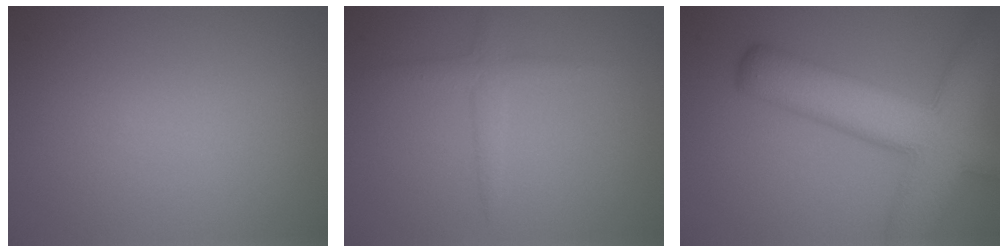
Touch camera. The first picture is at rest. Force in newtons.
{"total": 1.7, "press": 1.7, "slide": 0.0}
{"total": 10.4, "press": 10.4, "slide": 0.5}